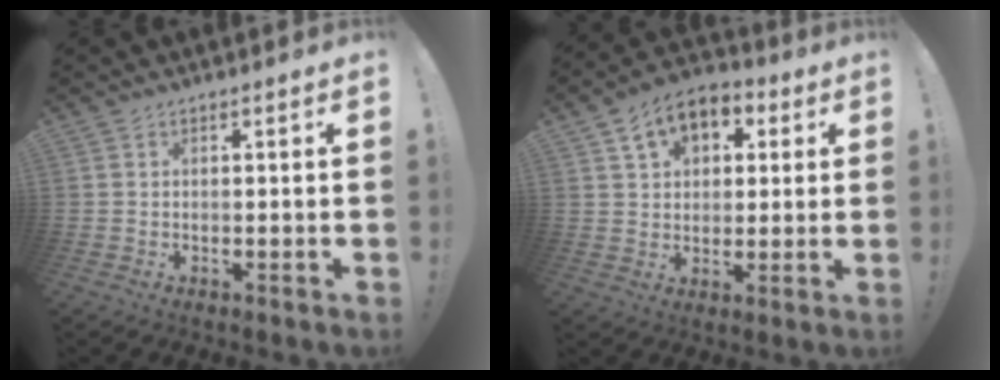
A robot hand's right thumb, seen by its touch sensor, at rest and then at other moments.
{"total": 10.2, "force": [4.3, 7.6, 5.2], "torque": [-0.086, -0.011, 0.085]}